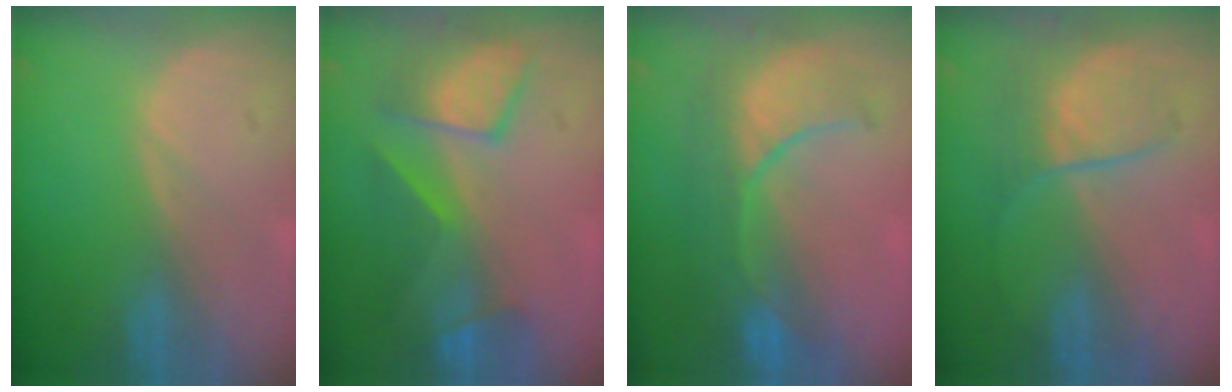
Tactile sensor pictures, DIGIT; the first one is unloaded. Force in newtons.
{"total": 8.8, "press": 8.2, "slide": 3.0}
{"total": 10.1, "press": 8.9, "slide": 4.7}
{"total": 6.3, "press": 5.9, "slide": 2.3}